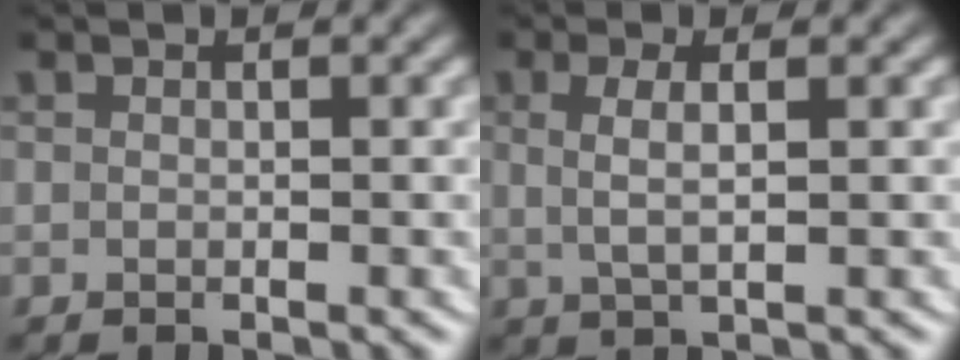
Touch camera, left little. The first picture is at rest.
{"total": 2.6, "force": [0.6, 0.5, 2.4], "torque": [-0.046, 0.001, 0.017]}